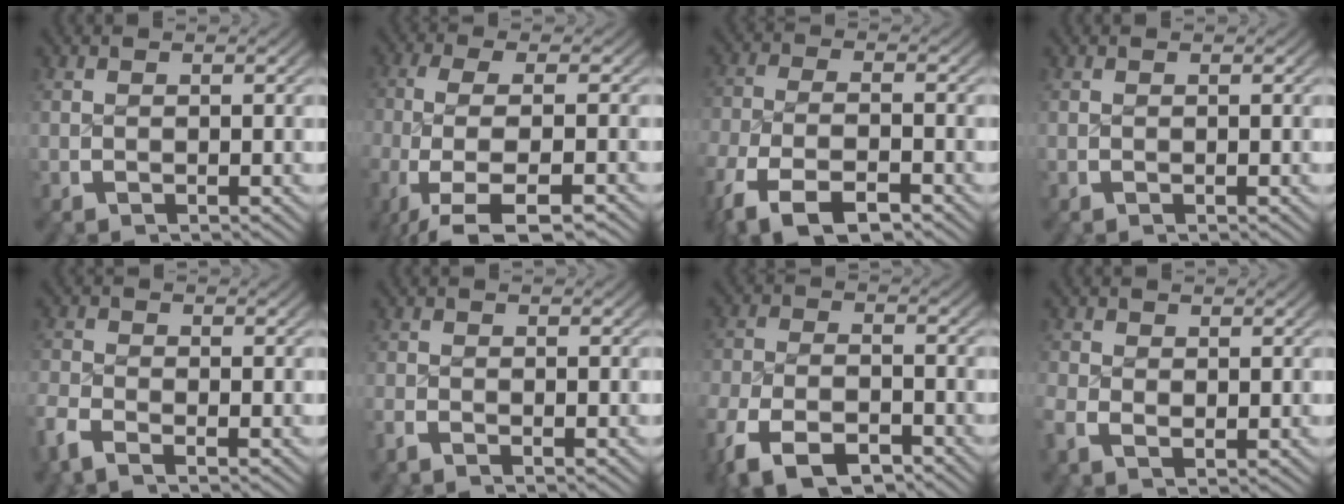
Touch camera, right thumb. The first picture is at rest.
{"total": 9.6, "force": [-3.5, 4.6, 7.6], "torque": [-0.177, -0.031, -0.033]}
{"total": 8.0, "force": [-5.2, 3.7, 4.9], "torque": [-0.115, -0.025, -0.068]}
{"total": 0.0}
{"total": 2.4, "force": [-1.7, 1.1, 1.1], "torque": [-0.027, -0.005, -0.038]}
{"total": 1.3, "force": [-1.1, 0.5, 0.3], "torque": [-0.005, -0.003, -0.027]}
{"total": 6.7, "force": [-4.5, 3.3, 3.7], "torque": [-0.076, -0.019, -0.066]}
{"total": 2.0, "force": [-0.4, 1.6, 1.1], "torque": [-0.027, -0.010, -0.003]}